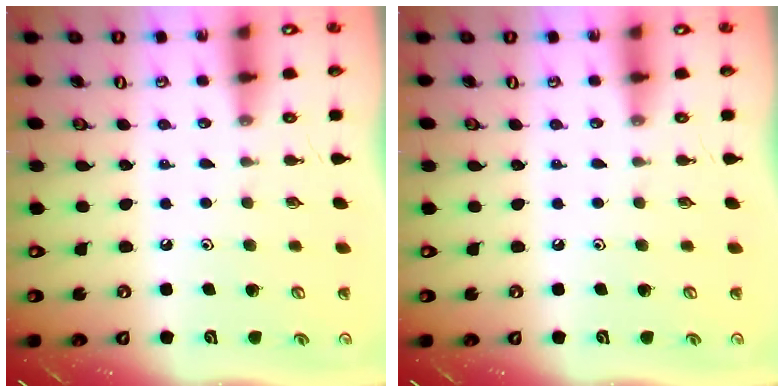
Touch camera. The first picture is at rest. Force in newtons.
{"total": 0.0}